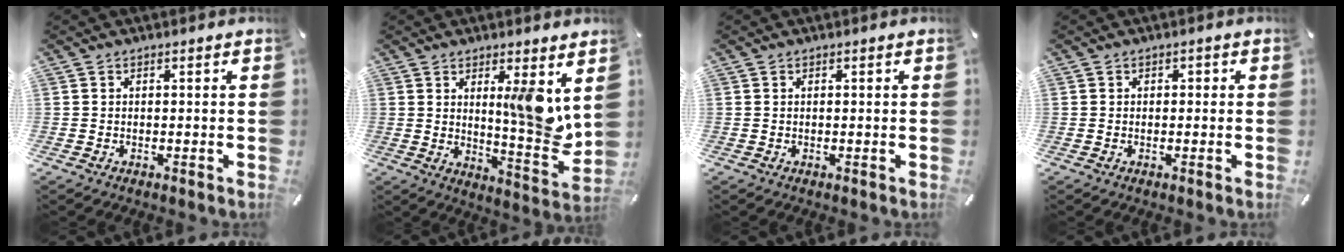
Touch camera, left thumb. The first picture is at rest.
{"total": 10.6, "force": [3.7, 1.8, 9.8], "torque": [-0.130, -0.047, 0.056]}
{"total": 0.0}
{"total": 0.9, "force": [-0.2, 0.9, 0.3], "torque": [-0.006, 0.005, -0.006]}